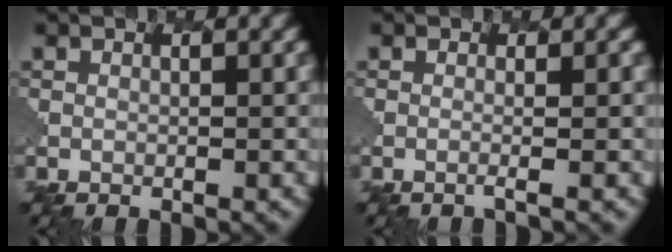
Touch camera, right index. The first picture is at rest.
{"total": 1.3, "force": [0.6, -1.1, 0.1], "torque": [0.010, 0.019, -0.011]}